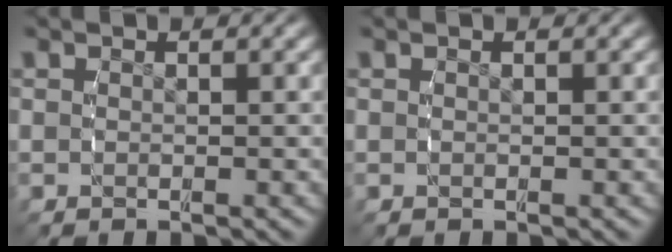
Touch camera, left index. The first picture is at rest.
{"total": 0.0}